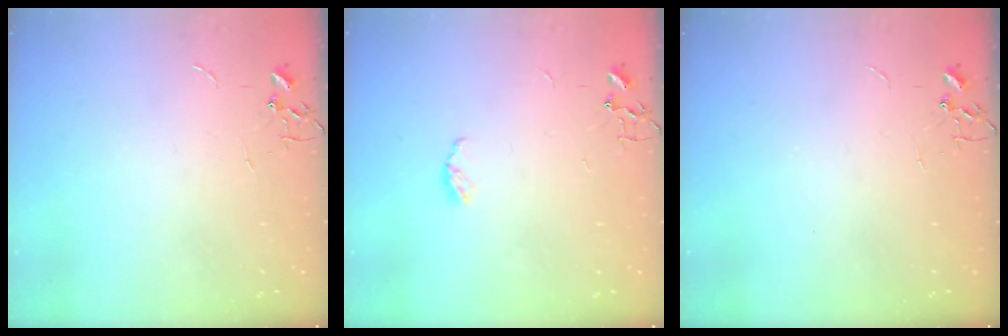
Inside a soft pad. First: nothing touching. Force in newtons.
{"total": 4.8, "press": 4.8, "slide": 0.5}
{"total": 0.0}